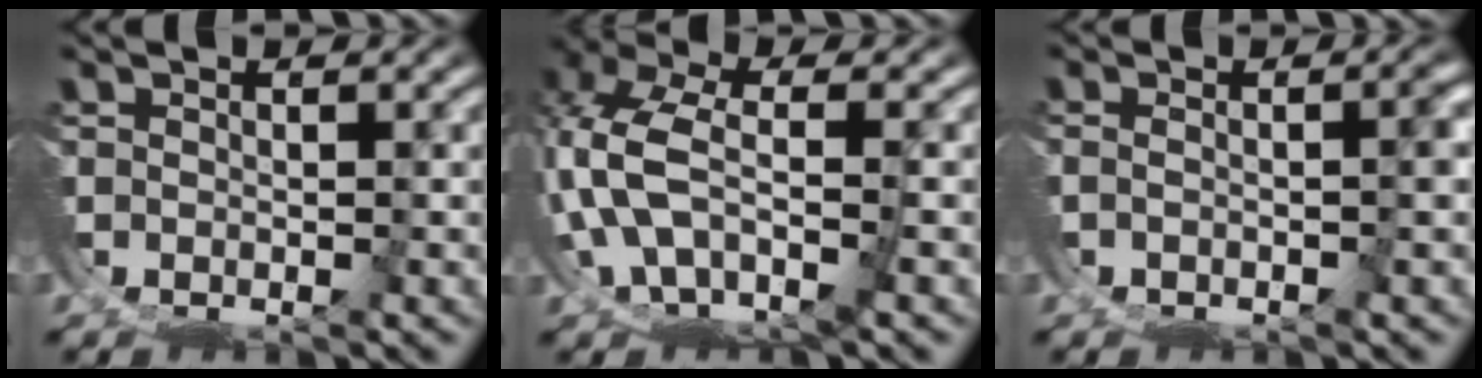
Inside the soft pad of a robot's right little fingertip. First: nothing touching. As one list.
[{"total": 9.2, "force": [-0.6, 7.5, 5.3], "torque": [-0.155, -0.031, -0.002]}, {"total": 2.4, "force": [-0.5, 0.7, 2.2], "torque": [-0.022, 0.000, -0.007]}]